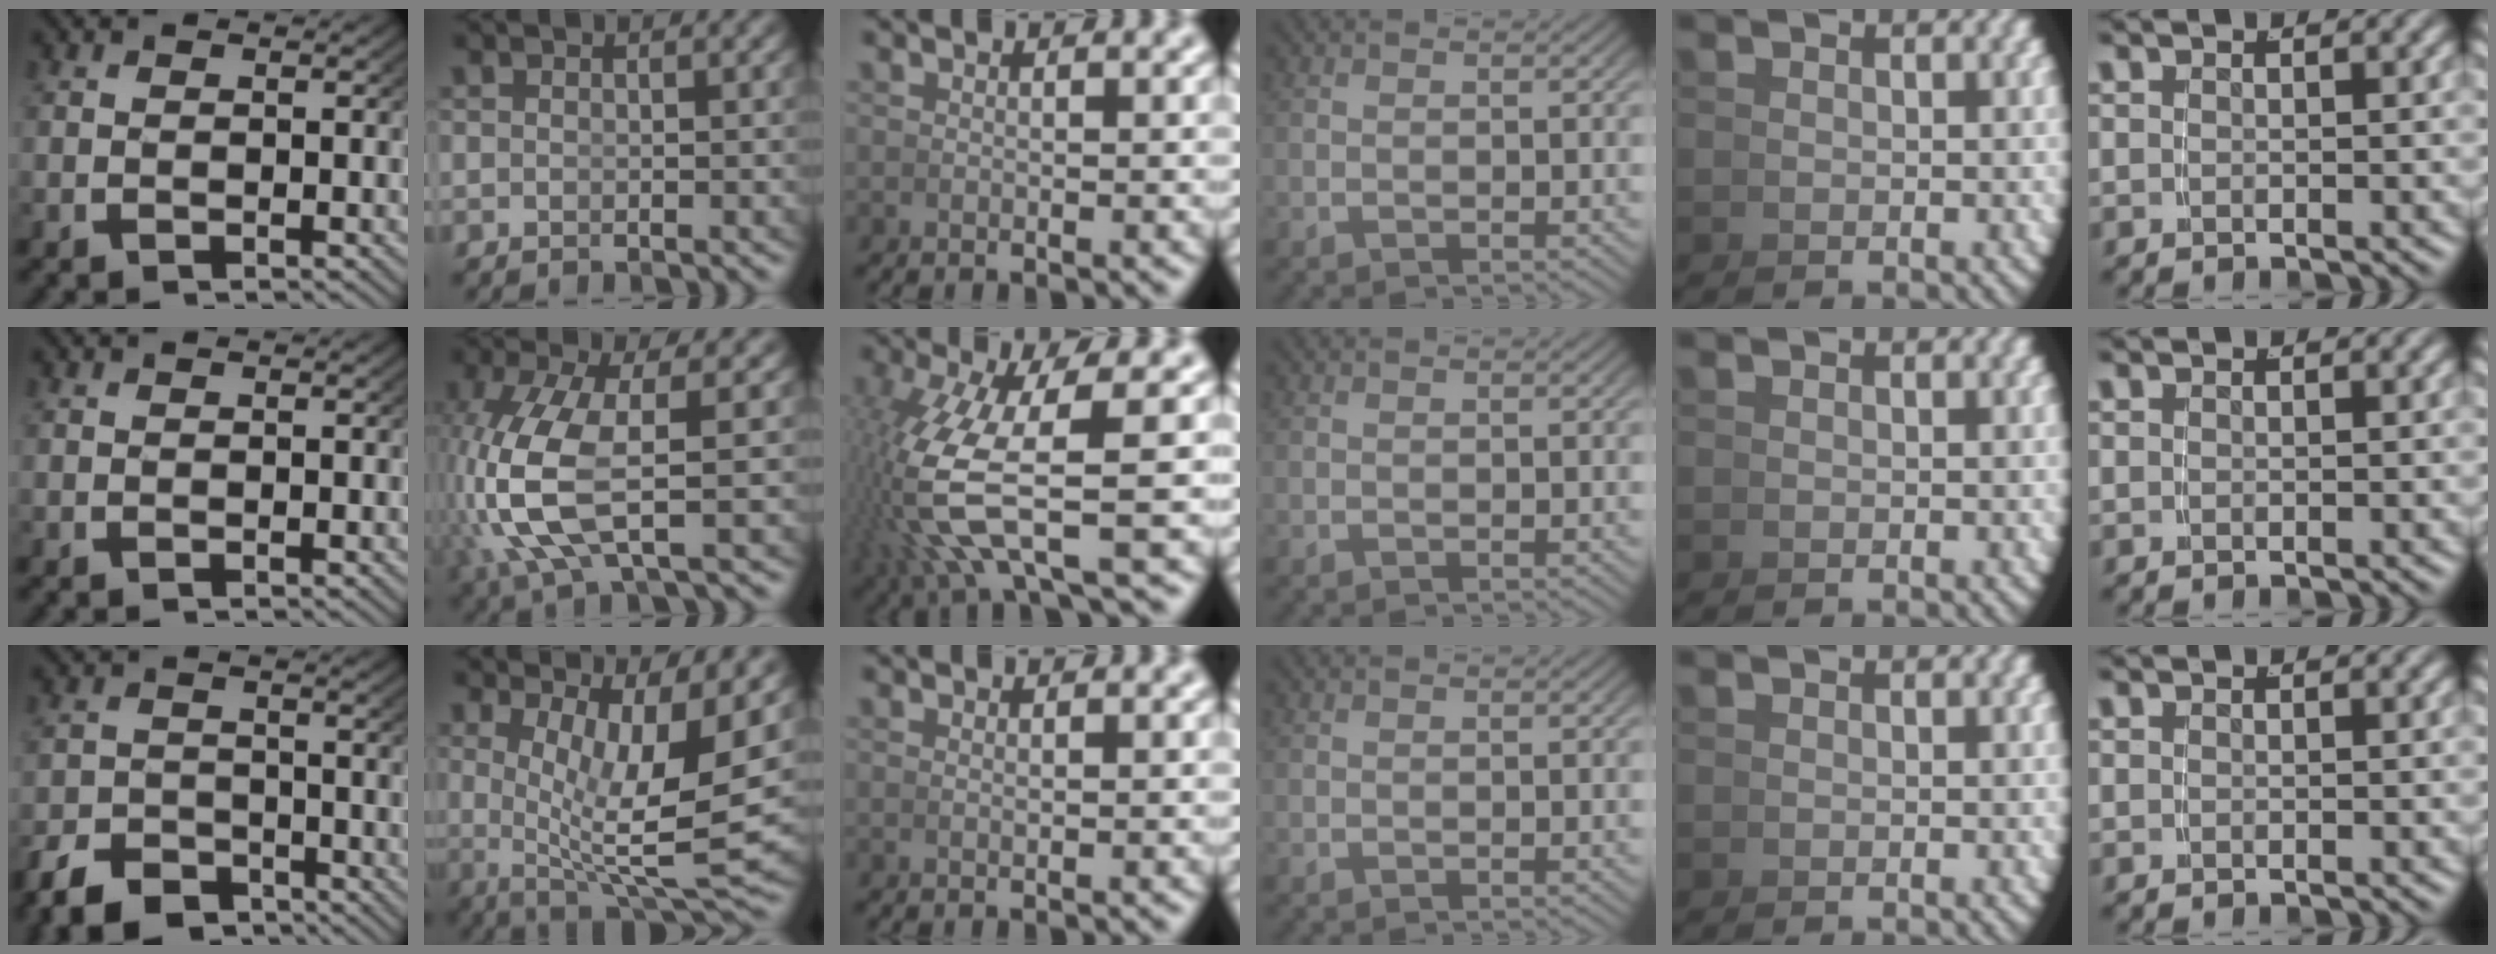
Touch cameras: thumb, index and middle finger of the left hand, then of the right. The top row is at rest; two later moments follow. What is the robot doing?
{"motion": "grasp_and_lifting", "object": "whiteboard"}